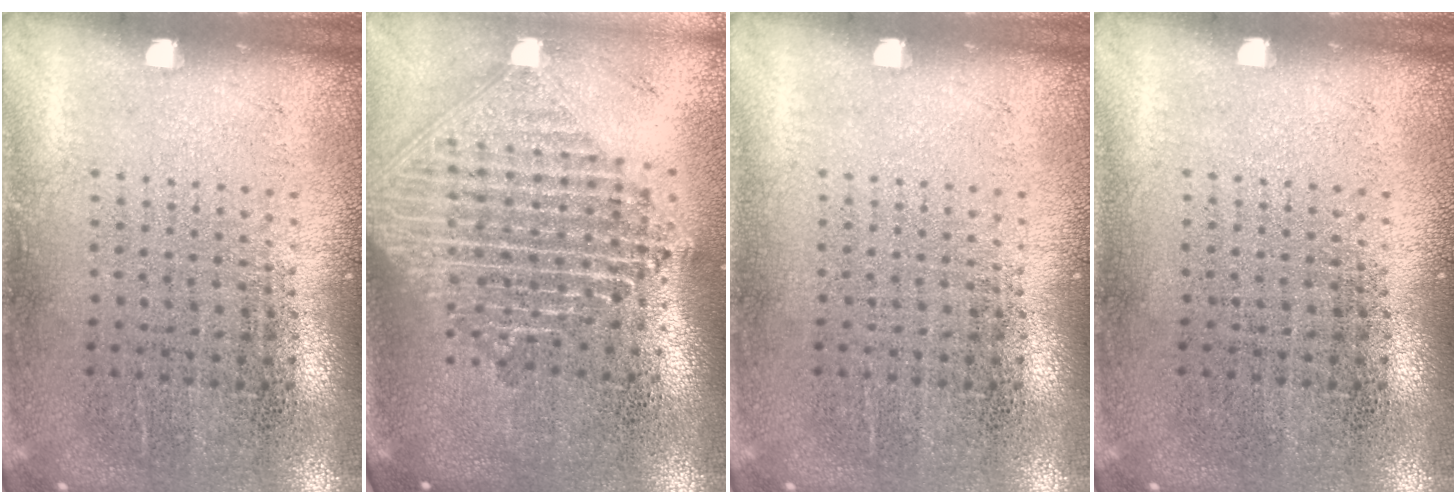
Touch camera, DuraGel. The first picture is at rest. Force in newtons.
{"total": 2.4, "press": 1.8, "slide": 1.5}
{"total": 0.0}
{"total": 0.0}